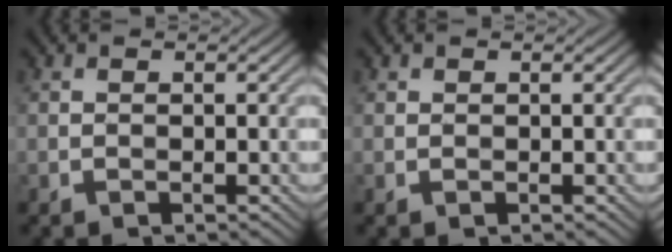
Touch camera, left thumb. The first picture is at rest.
{"total": 0.7, "force": [0.5, 0.4, 0.1], "torque": [-0.002, 0.001, 0.010]}